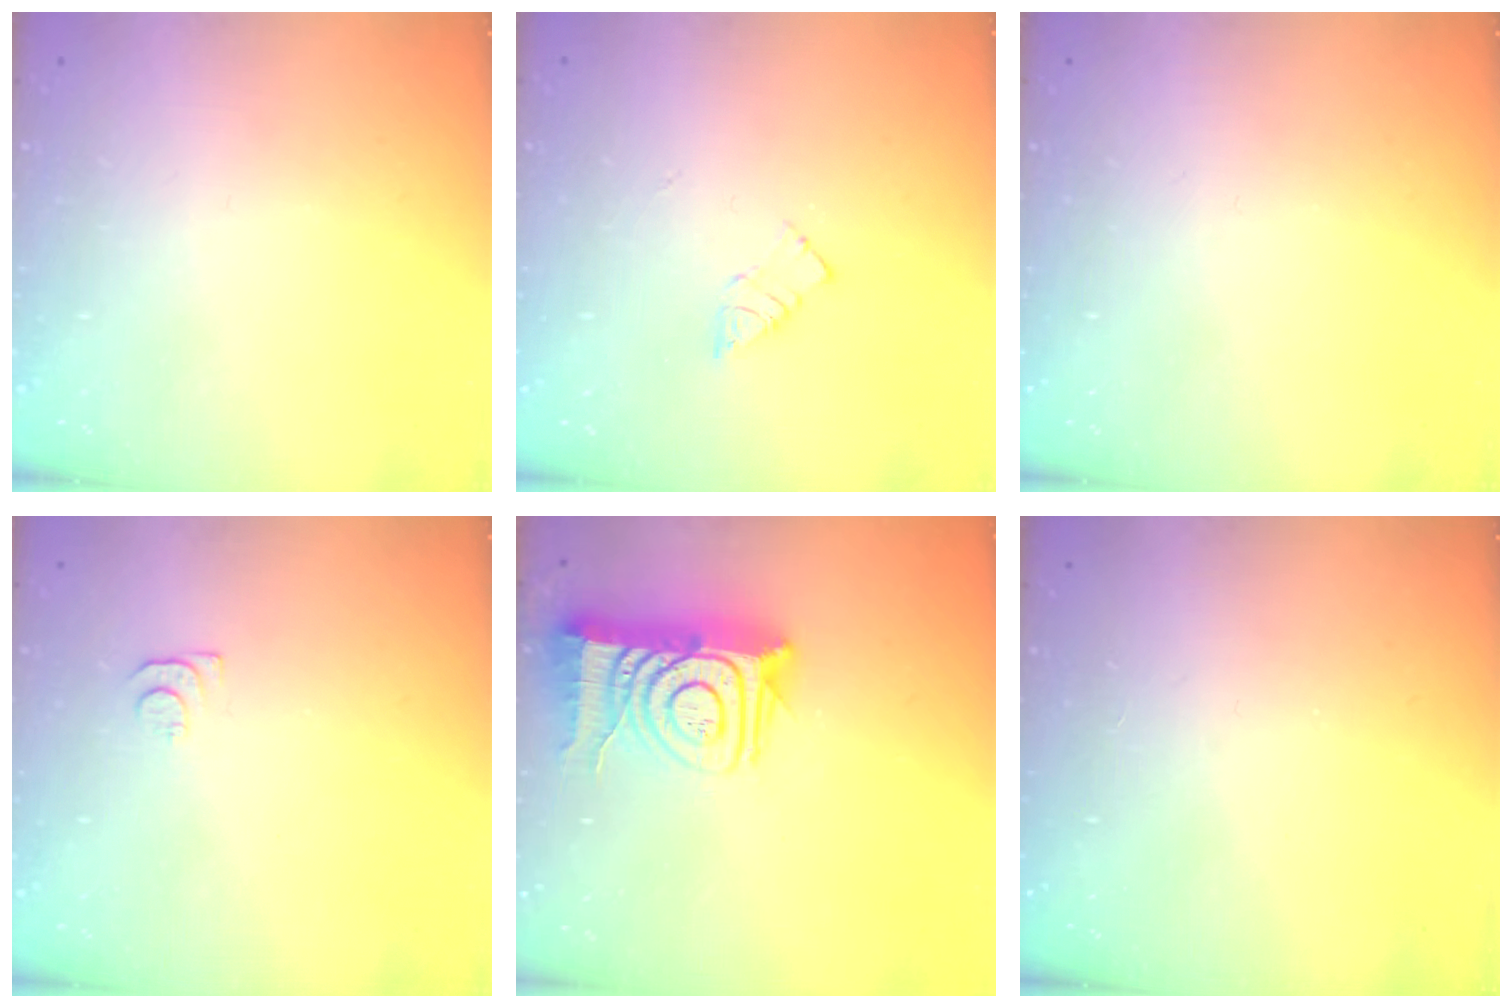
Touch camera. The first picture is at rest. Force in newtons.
{"total": 5.1, "press": 5.1, "slide": 0.2}
{"total": 0.0}
{"total": 4.3, "press": 4.3, "slide": 0.6}
{"total": 15.9, "press": 15.8, "slide": 1.6}
{"total": 2.8, "press": 2.8, "slide": 0.4}